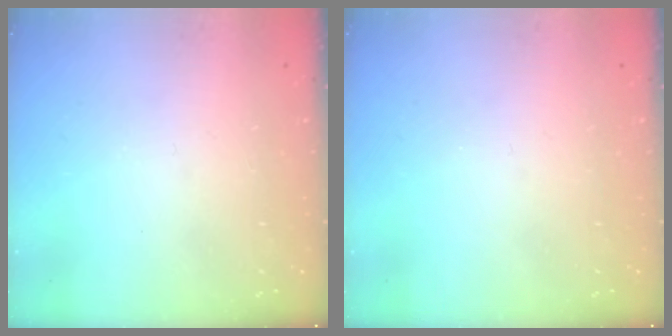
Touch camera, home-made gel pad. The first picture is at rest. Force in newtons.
{"total": 0.0}